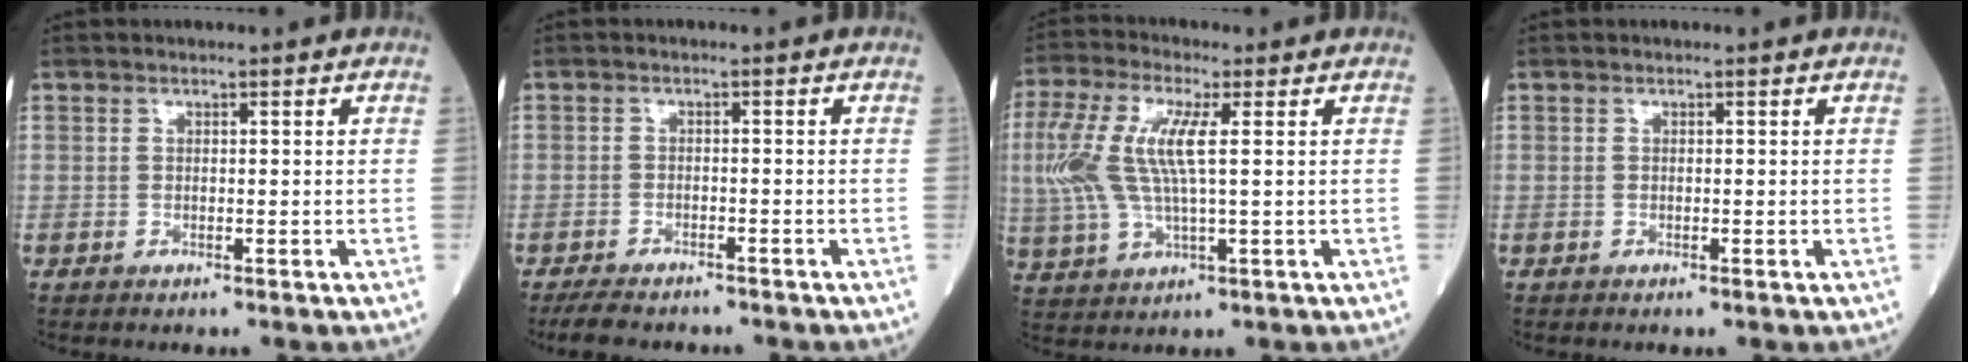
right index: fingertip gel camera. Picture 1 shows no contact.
{"total": 5.7, "force": [-5.0, 1.8, 2.2], "torque": [-0.038, -0.008, -0.075]}
{"total": 11.9, "force": [1.9, 3.4, 11.2], "torque": [-0.270, 0.015, 0.038]}
{"total": 0.0}